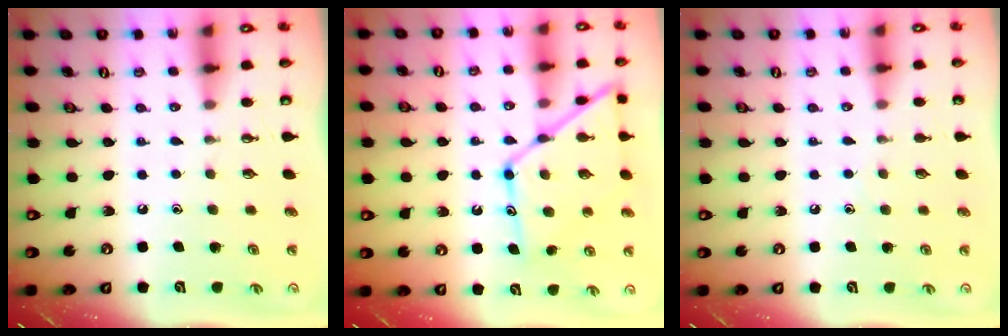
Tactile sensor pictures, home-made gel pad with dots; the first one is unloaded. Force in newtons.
{"total": 15.4, "press": 15.3, "slide": 1.3}
{"total": 2.9, "press": 2.9, "slide": 0.3}